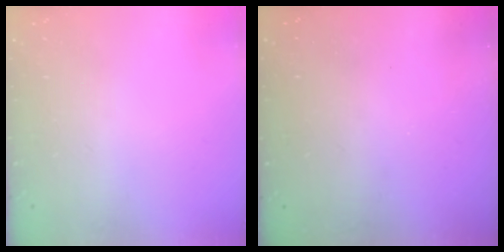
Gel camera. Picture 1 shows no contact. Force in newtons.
{"total": 3.1, "press": 3.1, "slide": 0.1}